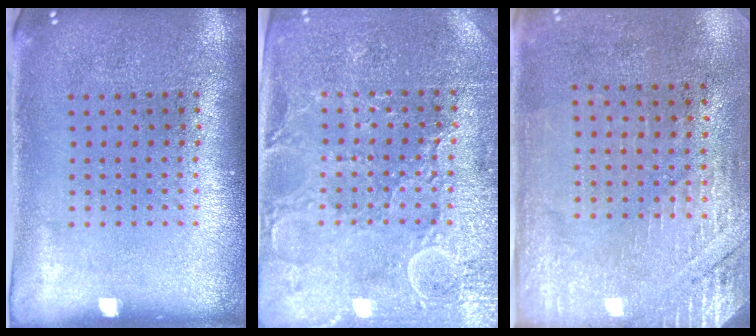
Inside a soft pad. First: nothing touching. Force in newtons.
{"total": 3.4, "press": 3.4, "slide": 0.7}
{"total": 2.8, "press": 2.5, "slide": 1.3}